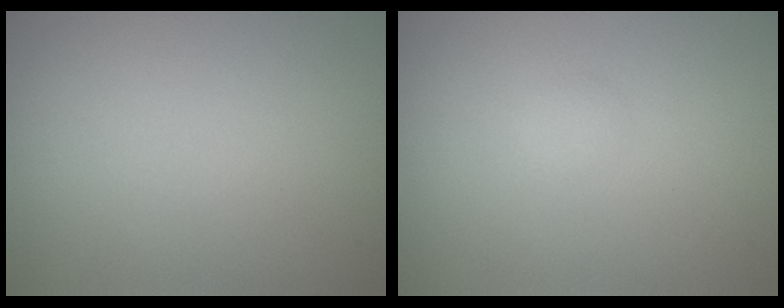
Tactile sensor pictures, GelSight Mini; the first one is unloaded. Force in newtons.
{"total": 0.7, "press": 0.7, "slide": 0.0}